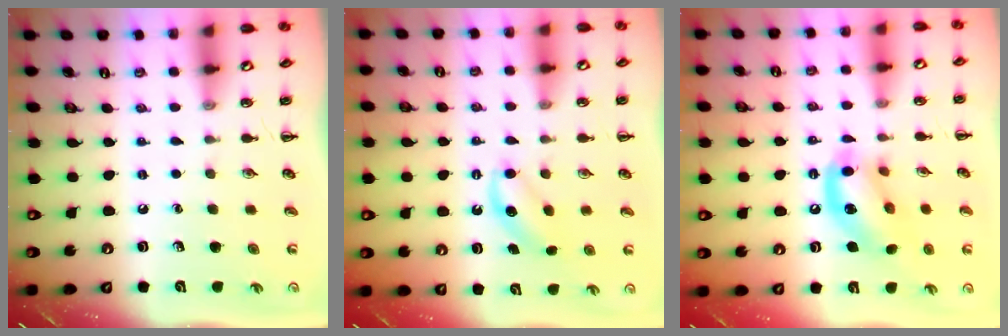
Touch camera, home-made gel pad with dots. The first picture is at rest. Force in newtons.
{"total": 5.6, "press": 5.4, "slide": 1.5}
{"total": 13.0, "press": 12.7, "slide": 2.5}